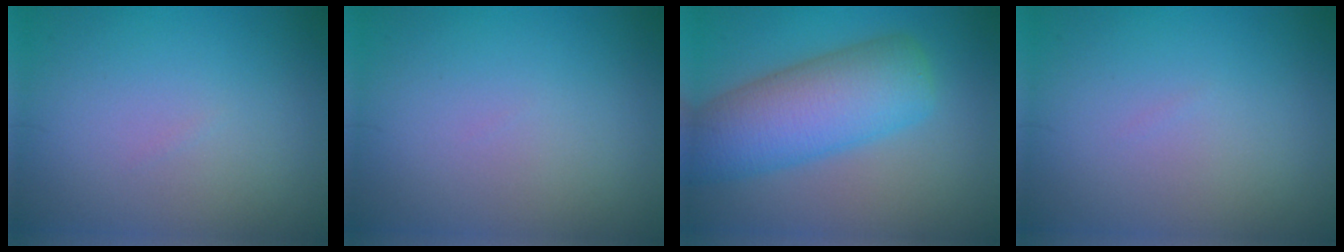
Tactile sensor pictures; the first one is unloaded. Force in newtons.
{"total": 0.0}
{"total": 8.6, "press": 8.6, "slide": 0.2}
{"total": 0.0}